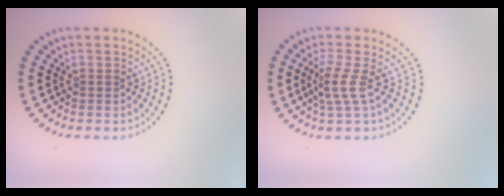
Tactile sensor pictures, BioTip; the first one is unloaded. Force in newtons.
{"total": 2.4, "press": 1.6, "slide": 1.7}